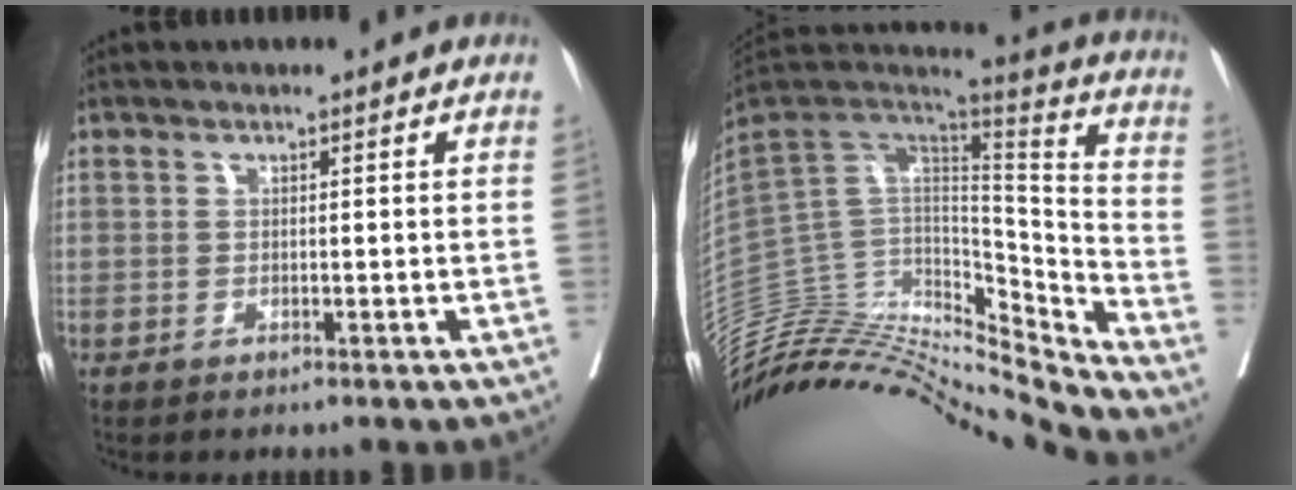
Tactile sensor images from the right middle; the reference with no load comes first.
{"total": 29.6, "force": [-28.3, 3.6, 8.0], "torque": [-0.147, 0.014, -0.443]}